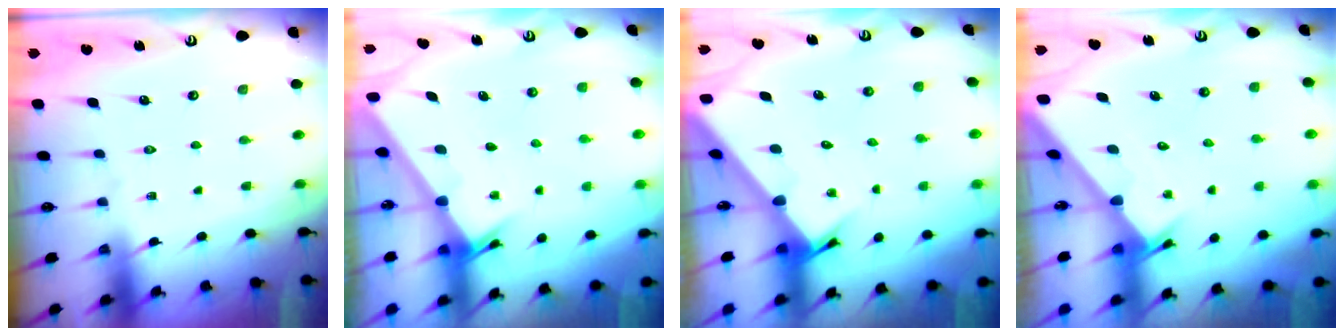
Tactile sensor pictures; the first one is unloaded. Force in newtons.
{"total": 2.3, "press": 2.3, "slide": 0.2}
{"total": 2.9, "press": 2.9, "slide": 0.2}
{"total": 2.5, "press": 2.5, "slide": 0.2}